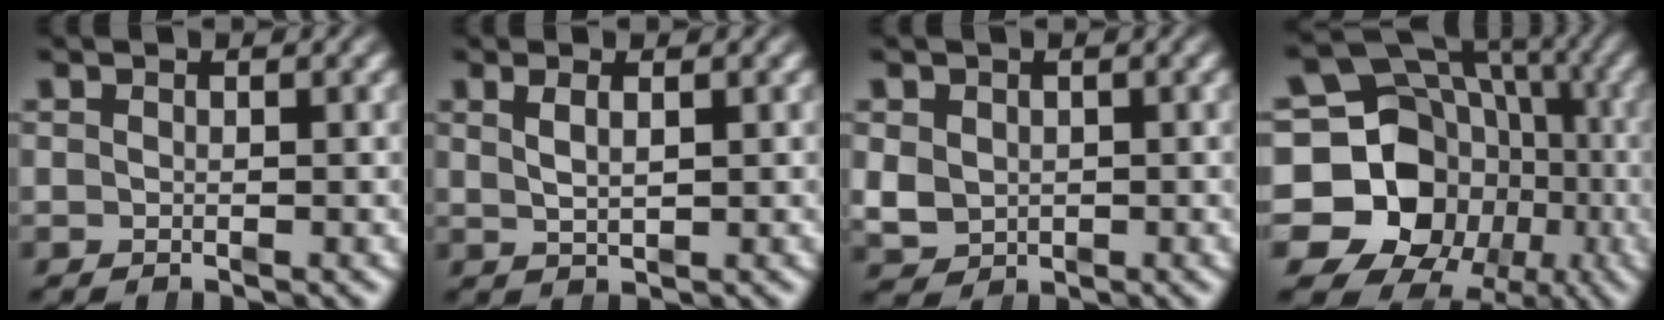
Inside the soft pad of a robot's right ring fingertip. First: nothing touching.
{"total": 1.5, "force": [0.7, -0.3, 1.3], "torque": [-0.019, -0.001, 0.024]}
{"total": 3.6, "force": [-0.3, 3.3, 1.5], "torque": [-0.041, -0.025, 0.011]}
{"total": 19.1, "force": [-3.2, 15.9, 10.1], "torque": [-0.196, -0.077, -0.034]}